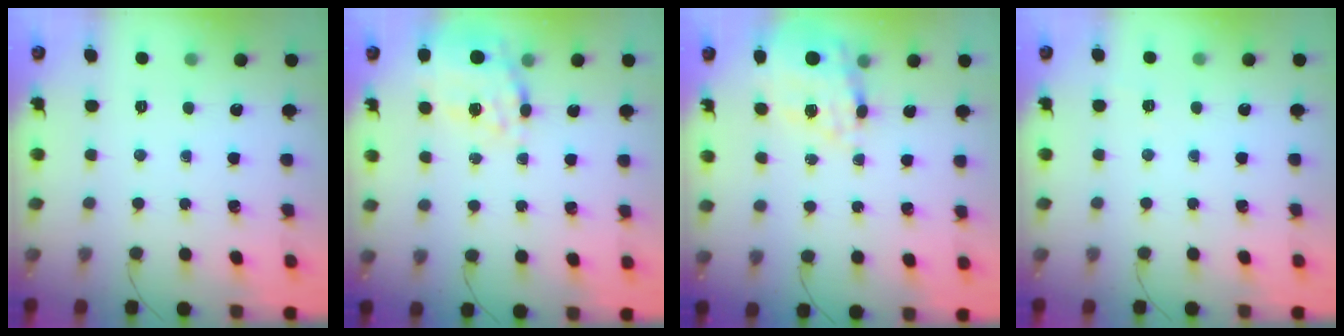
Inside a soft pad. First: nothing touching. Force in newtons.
{"total": 16.3, "press": 16.1, "slide": 2.9}
{"total": 15.6, "press": 15.2, "slide": 3.7}
{"total": 2.0, "press": 1.6, "slide": 1.2}